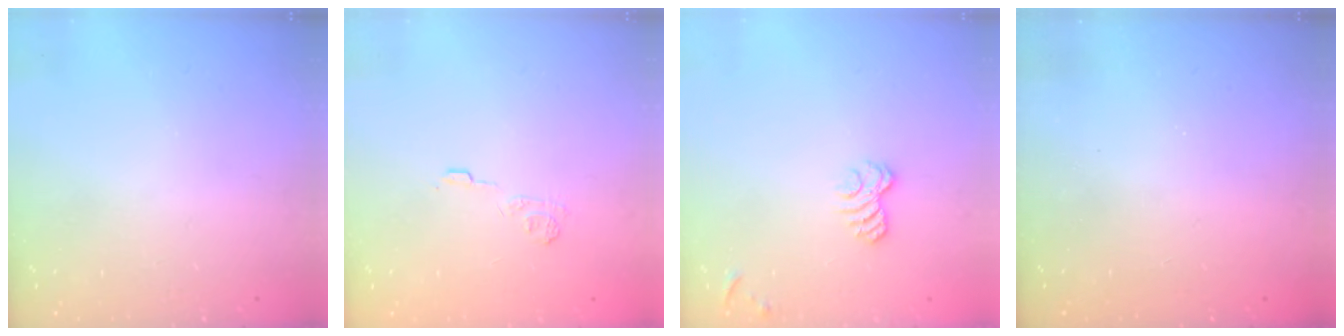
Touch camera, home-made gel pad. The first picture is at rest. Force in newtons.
{"total": 4.1, "press": 3.8, "slide": 1.5}
{"total": 5.4, "press": 5.2, "slide": 1.3}
{"total": 2.5, "press": 2.3, "slide": 0.8}